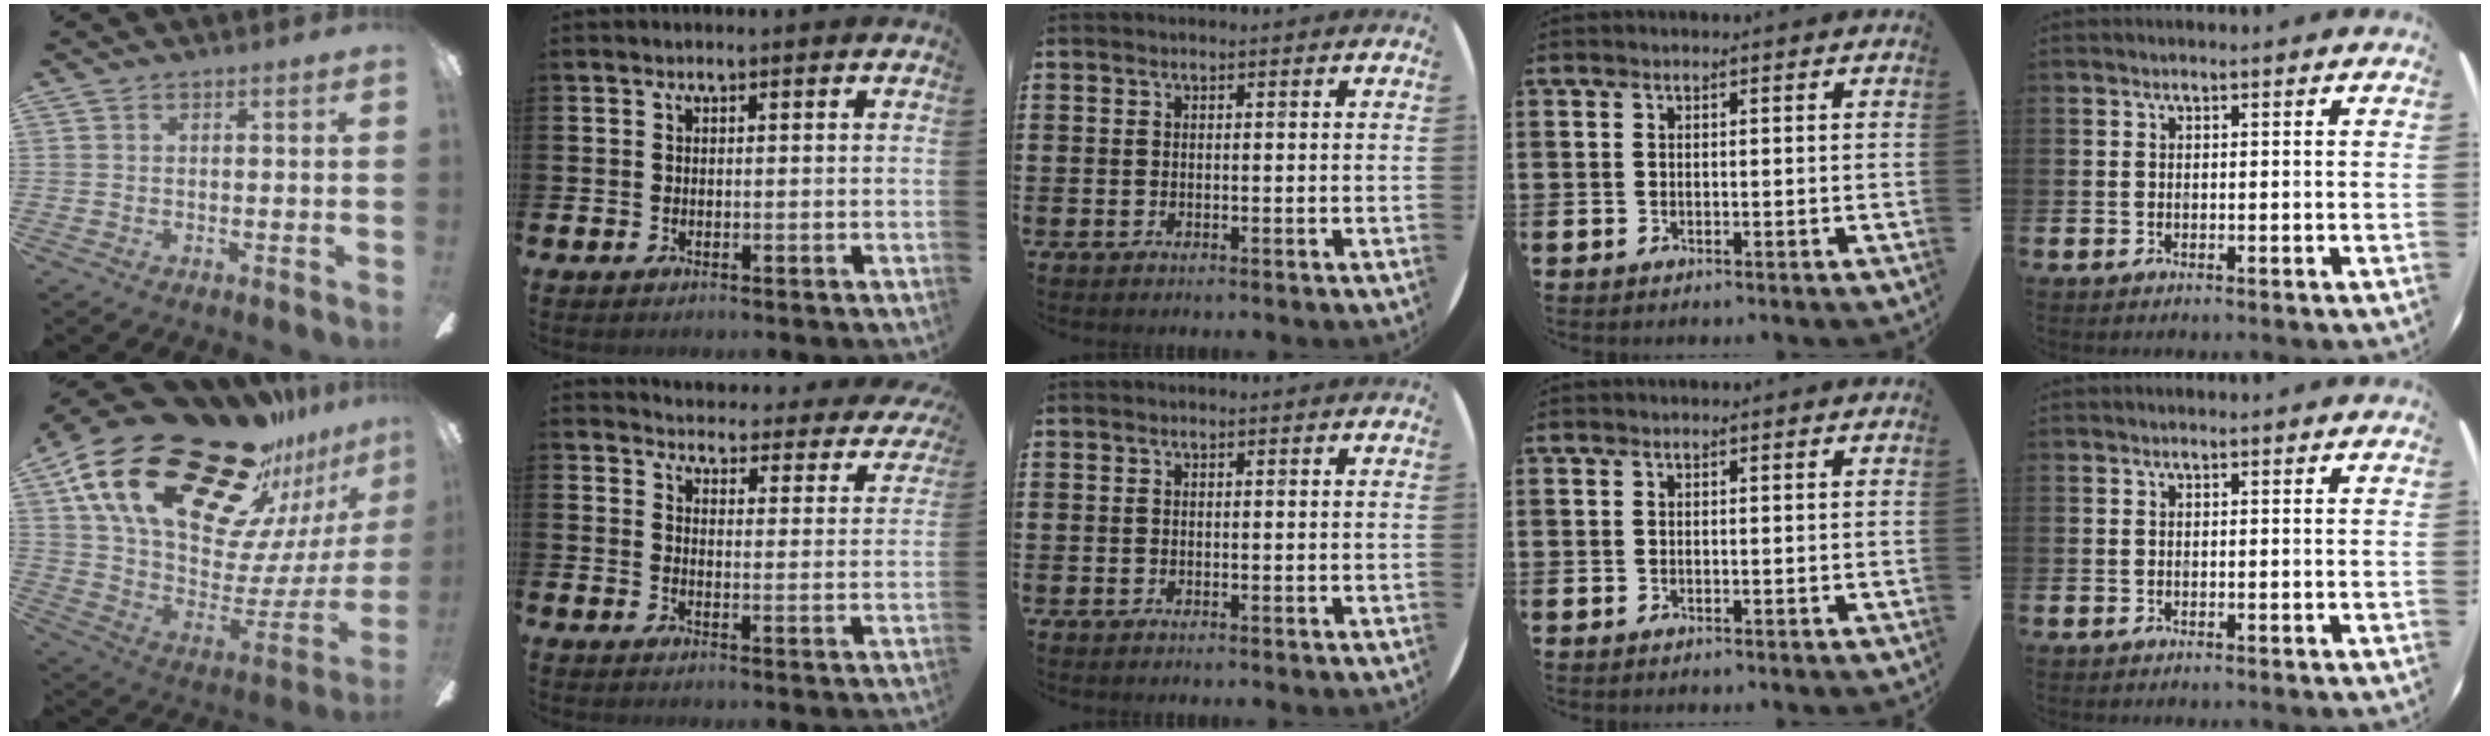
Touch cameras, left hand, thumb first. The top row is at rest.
{"thumb": {"total": 33.1, "force": [22.0, 15.2, 19.5], "torque": [-0.298, -0.168, 0.423]}, "index": {"total": 3.5, "force": [3.4, 0.7, 0.4], "torque": [-0.020, -0.037, 0.050]}}